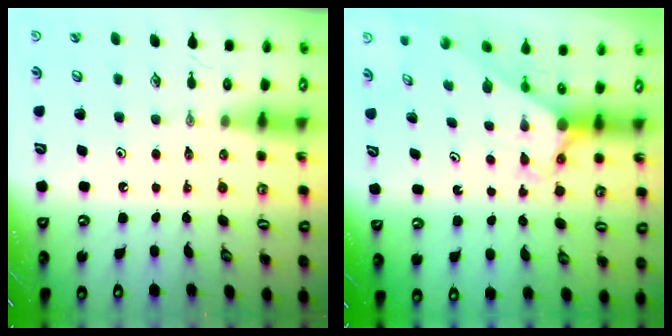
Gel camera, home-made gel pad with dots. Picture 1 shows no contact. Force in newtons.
{"total": 2.9, "press": 2.9, "slide": 0.0}